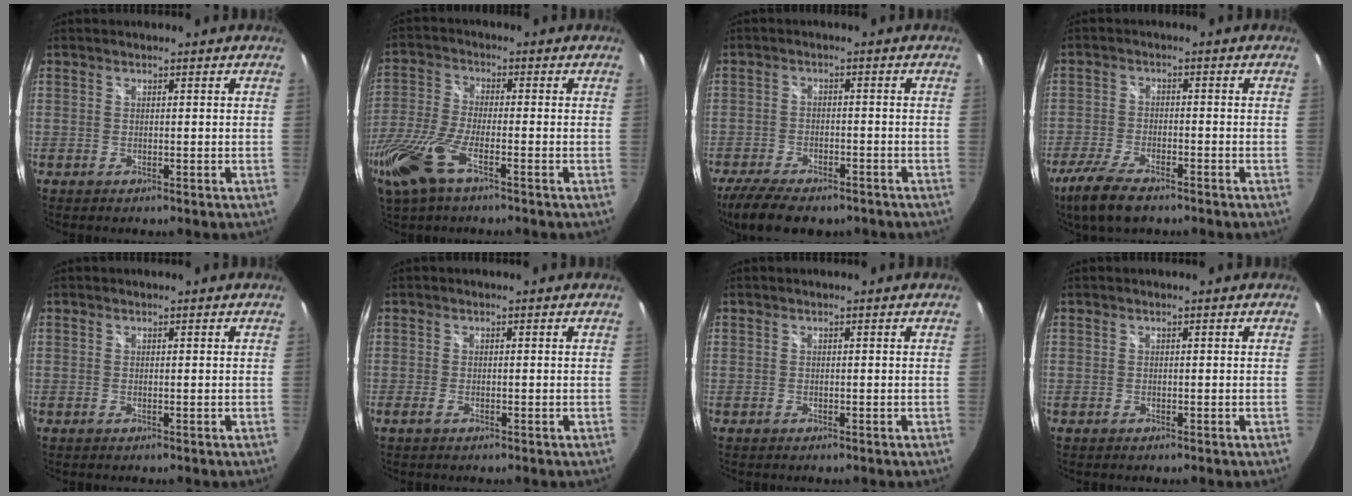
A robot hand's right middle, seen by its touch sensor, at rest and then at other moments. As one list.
[{"total": 12.8, "force": [-7.2, 3.7, 9.9], "torque": [-0.228, -0.031, -0.150]}, {"total": 12.5, "force": [-9.6, 4.5, 6.6], "torque": [-0.145, -0.027, -0.154]}, {"total": 9.5, "force": [-7.0, 2.7, 5.8], "torque": [-0.147, -0.028, -0.132]}, {"total": 0.0}, {"total": 1.0, "force": [-0.5, 0.1, 0.9], "torque": [-0.019, -0.003, -0.012]}, {"total": 0.0}, {"total": 0.0}]